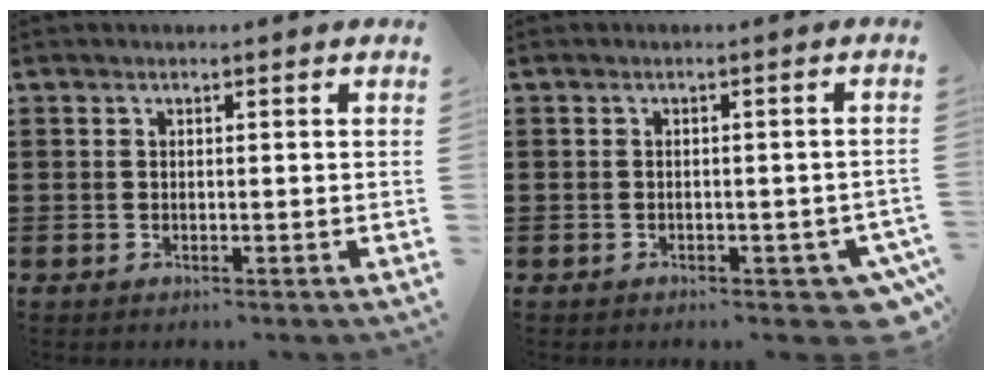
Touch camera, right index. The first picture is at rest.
{"total": 2.1, "force": [-1.7, 0.6, 1.1], "torque": [-0.019, 0.001, -0.034]}